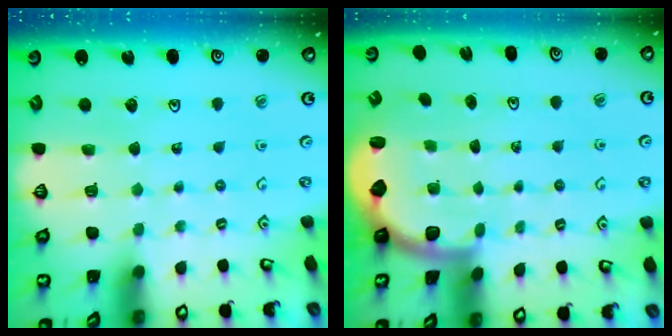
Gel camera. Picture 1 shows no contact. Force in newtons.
{"total": 2.2, "press": 2.0, "slide": 1.1}